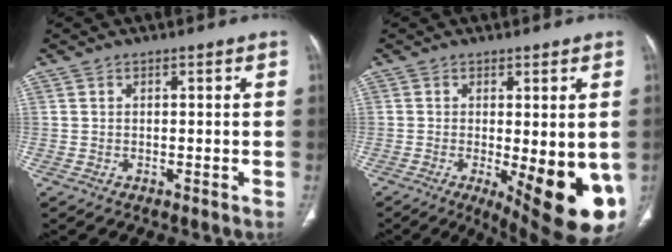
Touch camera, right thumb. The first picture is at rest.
{"total": 15.9, "force": [-3.9, 5.3, 14.4], "torque": [-0.148, -0.021, -0.031]}